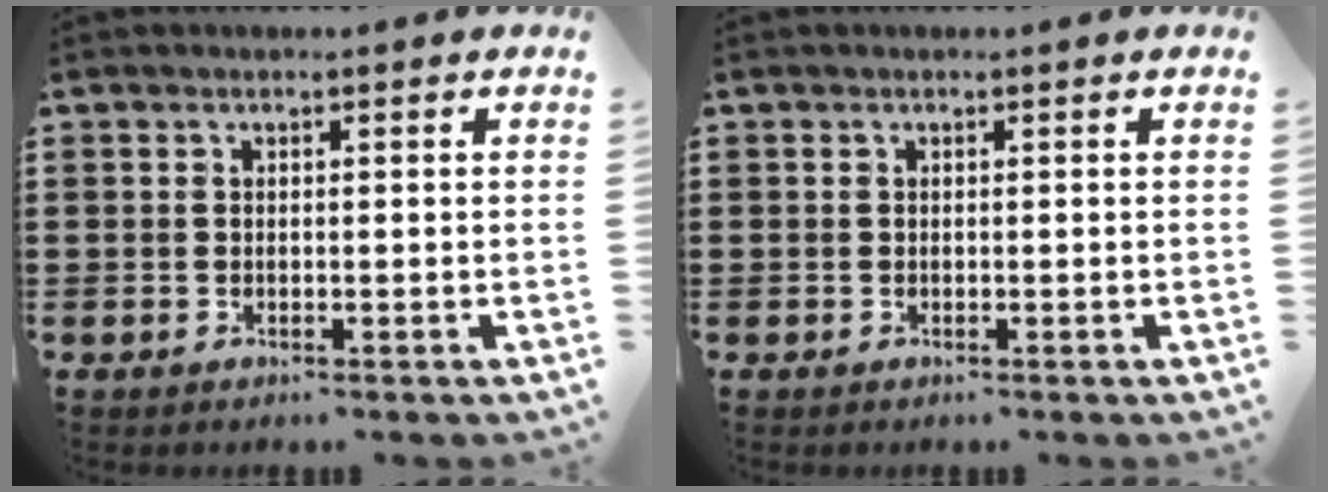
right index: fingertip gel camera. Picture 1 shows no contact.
{"total": 0.0}